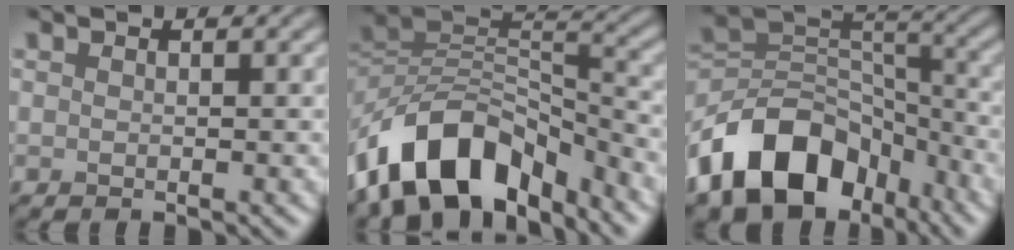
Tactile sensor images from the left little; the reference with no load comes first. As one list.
[{"total": 11.9, "force": [-7.9, 6.4, 6.2], "torque": [-0.106, 0.015, -0.156]}, {"total": 12.3, "force": [-7.2, 7.8, 6.2], "torque": [-0.105, 0.010, -0.143]}]